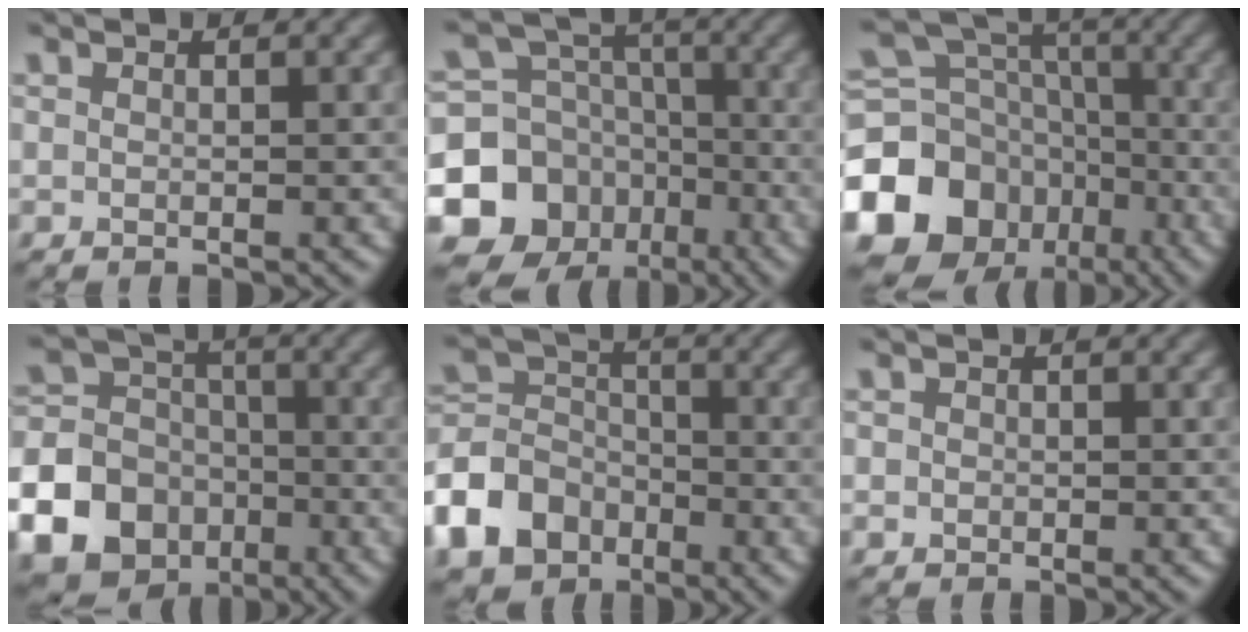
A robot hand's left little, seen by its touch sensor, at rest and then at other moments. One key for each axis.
{"total": 14.4, "fx": -6.6, "fy": 12.1, "fz": 4.2, "tx": -0.106, "ty": -0.034, "tz": -0.119}
{"total": 15.3, "fx": -7.2, "fy": 12.3, "fz": 5.6, "tx": -0.146, "ty": -0.020, "tz": -0.126}
{"total": 17.6, "fx": -7.6, "fy": 15.1, "fz": 4.6, "tx": -0.130, "ty": -0.053, "tz": -0.153}
{"total": 7.8, "fx": -4.0, "fy": 5.9, "fz": 3.2, "tx": -0.073, "ty": 0.003, "tz": -0.098}
{"total": 0.7, "fx": -0.1, "fy": 0.7, "fz": 0.2, "tx": 0.001, "ty": -0.004, "tz": -0.003}